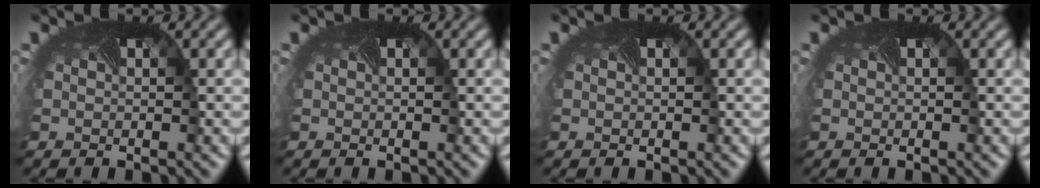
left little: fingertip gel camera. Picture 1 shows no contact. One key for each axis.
{"total": 0.0}
{"total": 0.0}
{"total": 0.0}